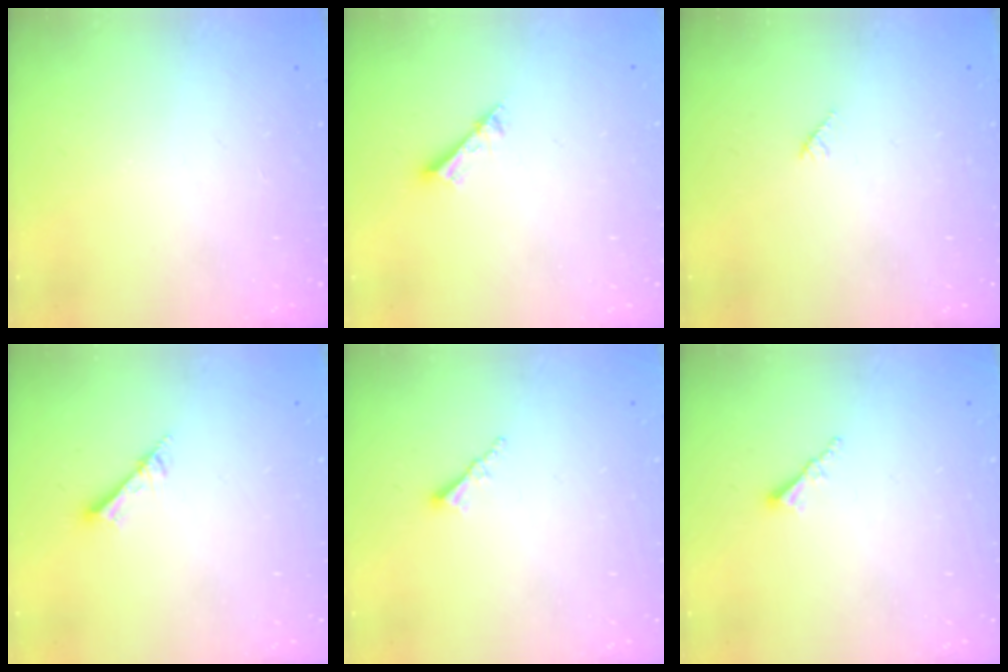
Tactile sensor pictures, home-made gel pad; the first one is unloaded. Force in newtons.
{"total": 2.5, "press": 2.5, "slide": 0.1}
{"total": 4.2, "press": 4.1, "slide": 0.7}
{"total": 3.1, "press": 3.1, "slide": 0.0}
{"total": 1.7, "press": 1.7, "slide": 0.3}
{"total": 1.7, "press": 1.7, "slide": 0.3}